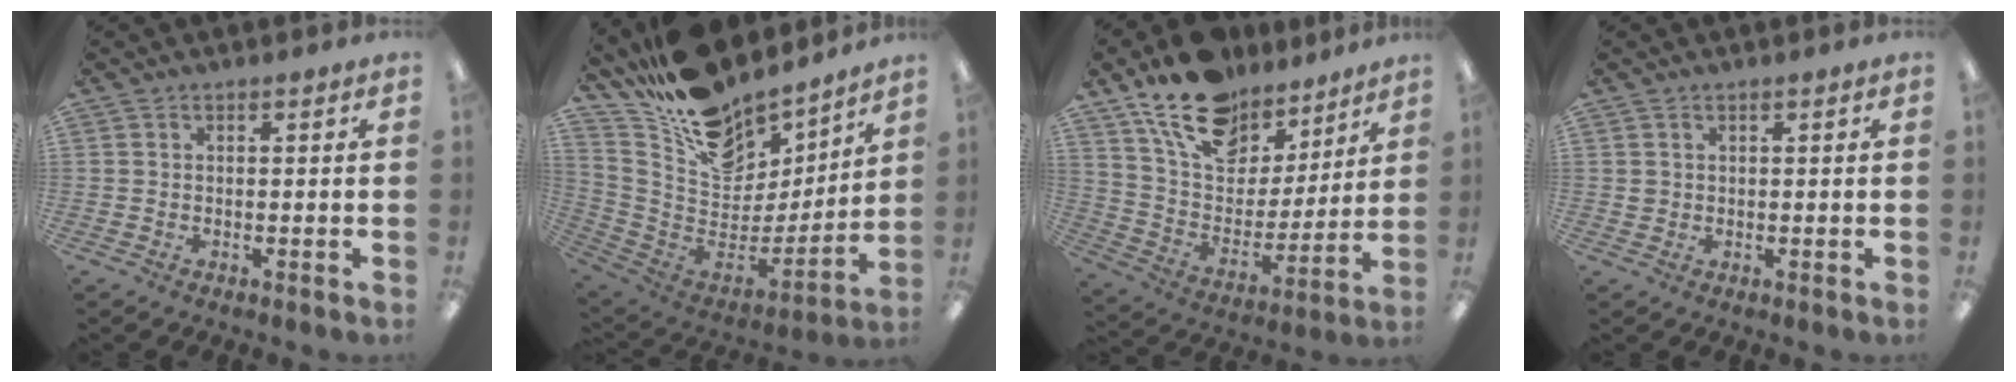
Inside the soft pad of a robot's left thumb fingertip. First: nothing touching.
{"total": 17.7, "force": [13.9, 8.8, 6.4], "torque": [-0.134, -0.118, 0.256]}
{"total": 17.8, "force": [13.3, 9.5, 7.1], "torque": [-0.137, -0.080, 0.244]}
{"total": 1.2, "force": [0.5, 1.1, 0.2], "torque": [-0.006, 0.002, 0.009]}